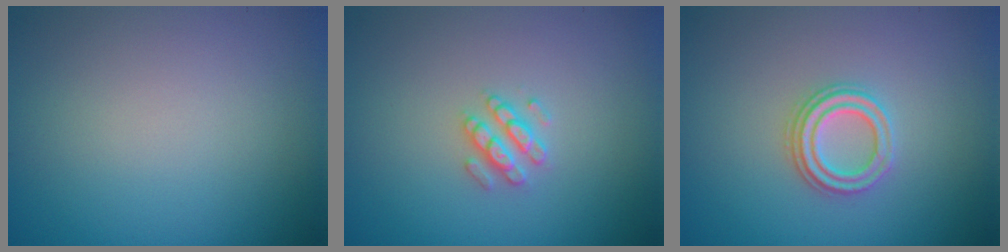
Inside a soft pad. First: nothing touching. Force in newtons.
{"total": 2.1, "press": 2.0, "slide": 0.5}
{"total": 2.7, "press": 2.5, "slide": 1.2}